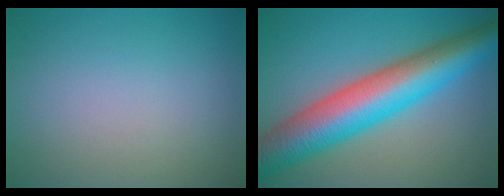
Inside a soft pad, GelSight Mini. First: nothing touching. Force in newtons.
{"total": 11.2, "press": 11.2, "slide": 0.2}